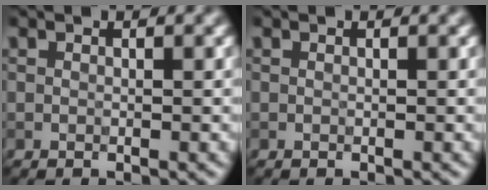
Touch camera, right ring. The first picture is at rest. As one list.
[{"total": 0.0}]